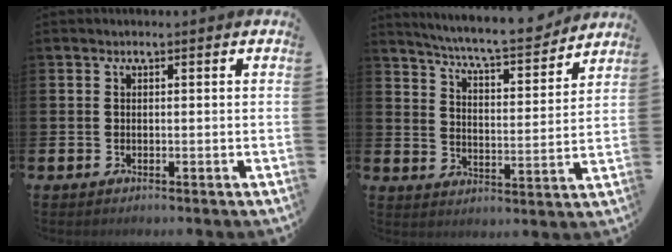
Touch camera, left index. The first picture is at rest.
{"total": 7.2, "force": [6.8, 0.2, 2.2], "torque": [-0.066, -0.051, 0.113]}